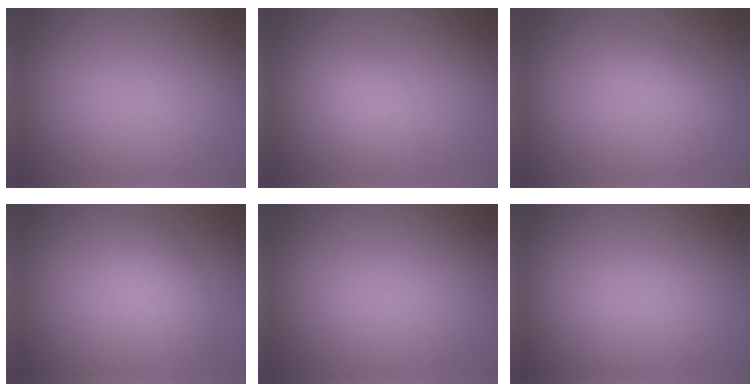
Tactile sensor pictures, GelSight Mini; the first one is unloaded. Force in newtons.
{"total": 2.3, "press": 2.3, "slide": 0.1}
{"total": 1.5, "press": 1.5, "slide": 0.0}
{"total": 2.7, "press": 2.7, "slide": 0.0}
{"total": 0.0}
{"total": 0.0}